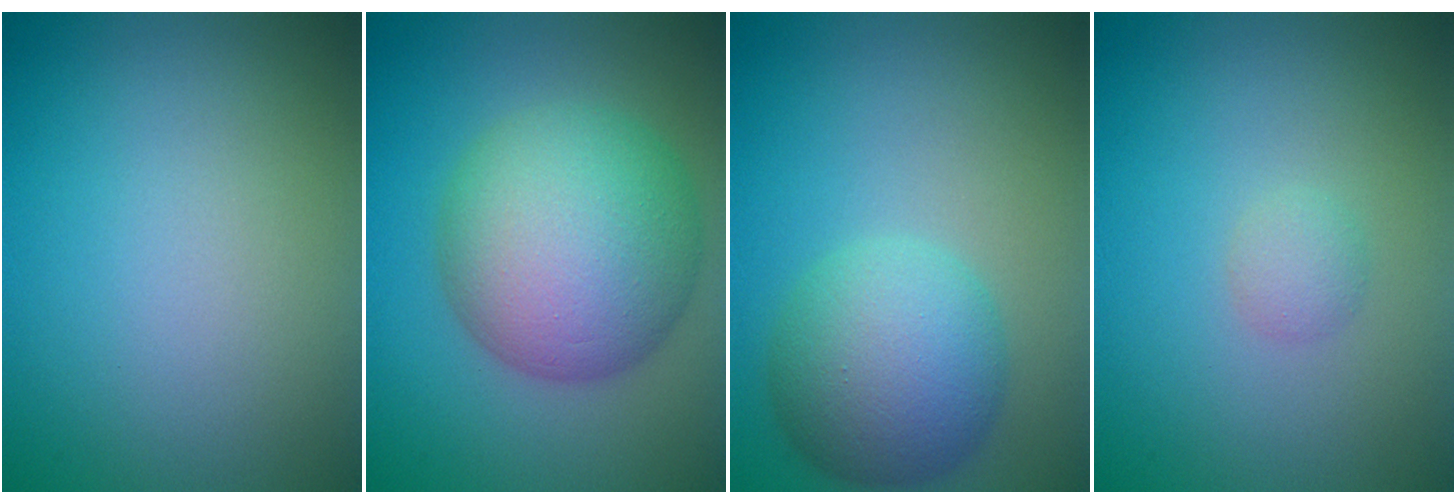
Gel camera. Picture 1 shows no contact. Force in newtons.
{"total": 10.8, "press": 10.8, "slide": 0.3}
{"total": 6.3, "press": 6.3, "slide": 0.1}
{"total": 1.1, "press": 1.1, "slide": 0.1}